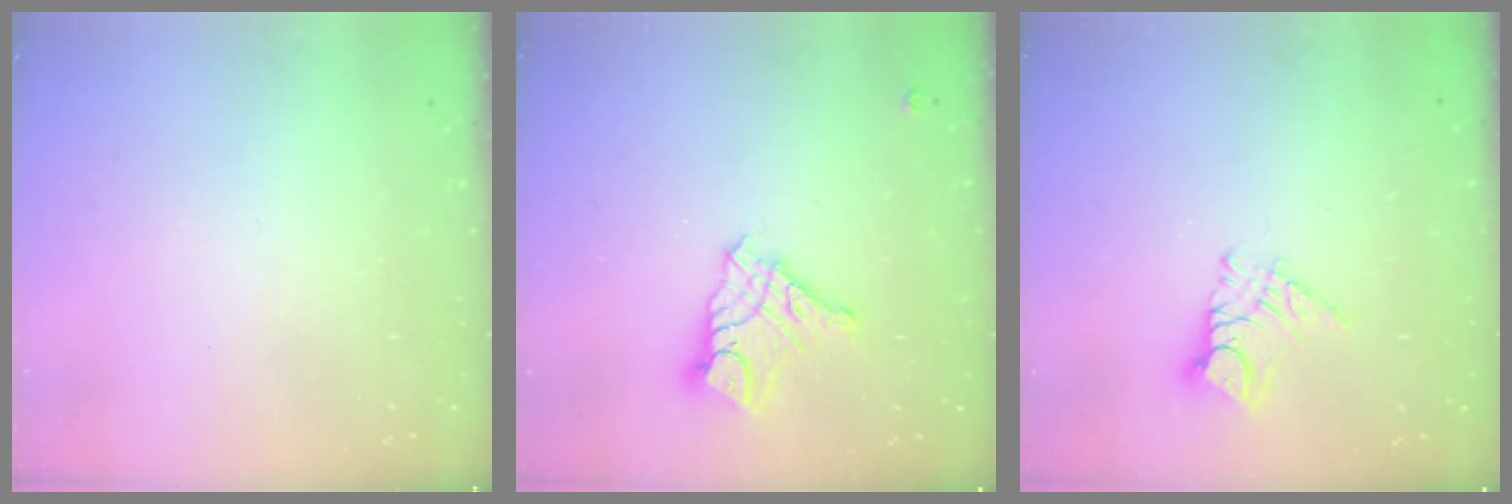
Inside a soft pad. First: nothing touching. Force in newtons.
{"total": 10.5, "press": 10.4, "slide": 0.8}
{"total": 9.0, "press": 9.0, "slide": 0.8}